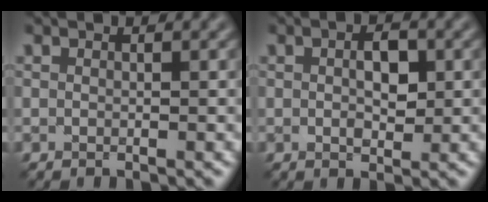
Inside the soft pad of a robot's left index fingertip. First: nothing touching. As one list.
[{"total": 2.9, "force": [0.3, 1.5, 2.4], "torque": [-0.041, 0.001, 0.004]}]